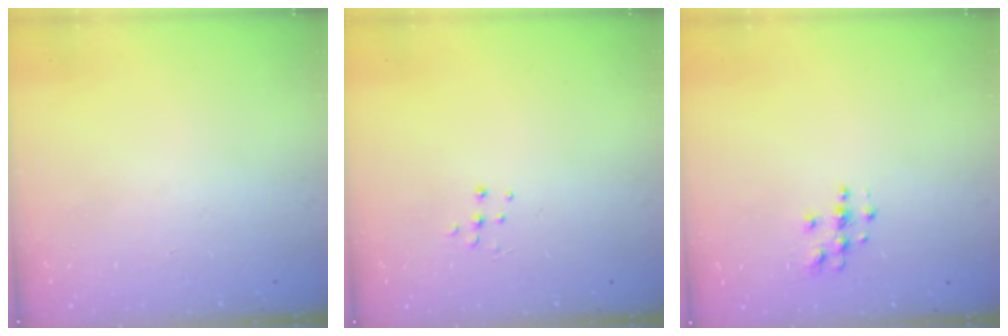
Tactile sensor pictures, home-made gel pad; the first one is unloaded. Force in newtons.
{"total": 4.3, "press": 4.3, "slide": 0.4}
{"total": 3.7, "press": 3.7, "slide": 0.2}